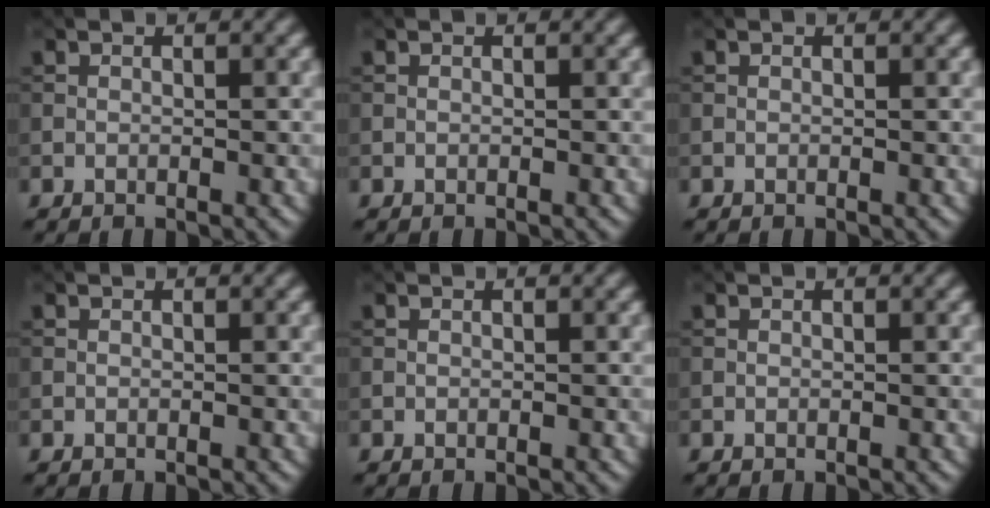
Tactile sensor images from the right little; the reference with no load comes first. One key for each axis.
{"total": 0.0}
{"total": 0.0}
{"total": 0.0}
{"total": 0.0}
{"total": 0.0}